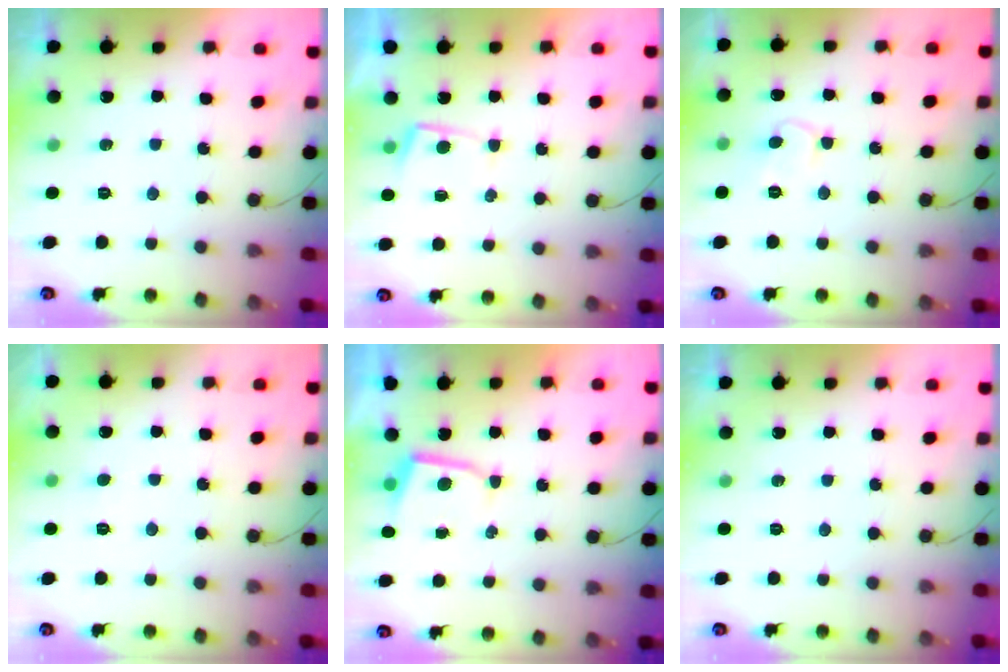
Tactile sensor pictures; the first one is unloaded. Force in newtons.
{"total": 2.6, "press": 2.6, "slide": 0.4}
{"total": 6.7, "press": 6.7, "slide": 0.5}
{"total": 2.4, "press": 2.4, "slide": 0.3}
{"total": 3.1, "press": 3.1, "slide": 0.3}
{"total": 0.0}